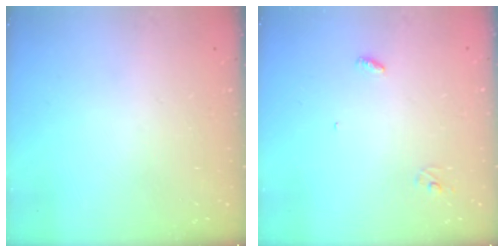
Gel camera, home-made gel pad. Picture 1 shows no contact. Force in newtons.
{"total": 2.7, "press": 2.7, "slide": 0.2}